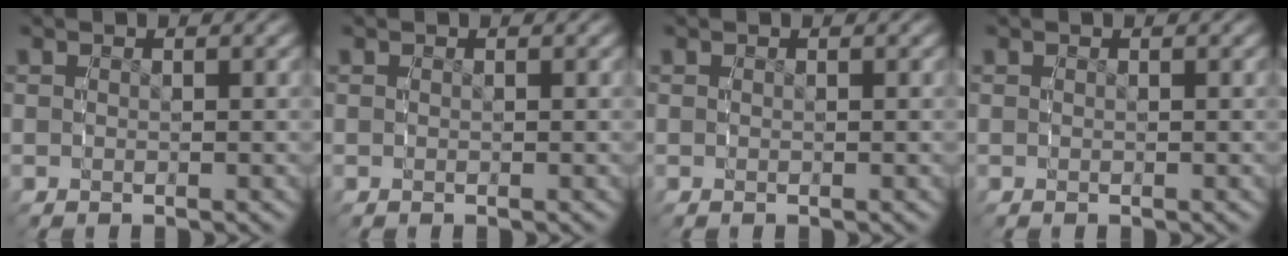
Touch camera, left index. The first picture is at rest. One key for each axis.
{"total": 0.0}
{"total": 0.0}
{"total": 0.0}